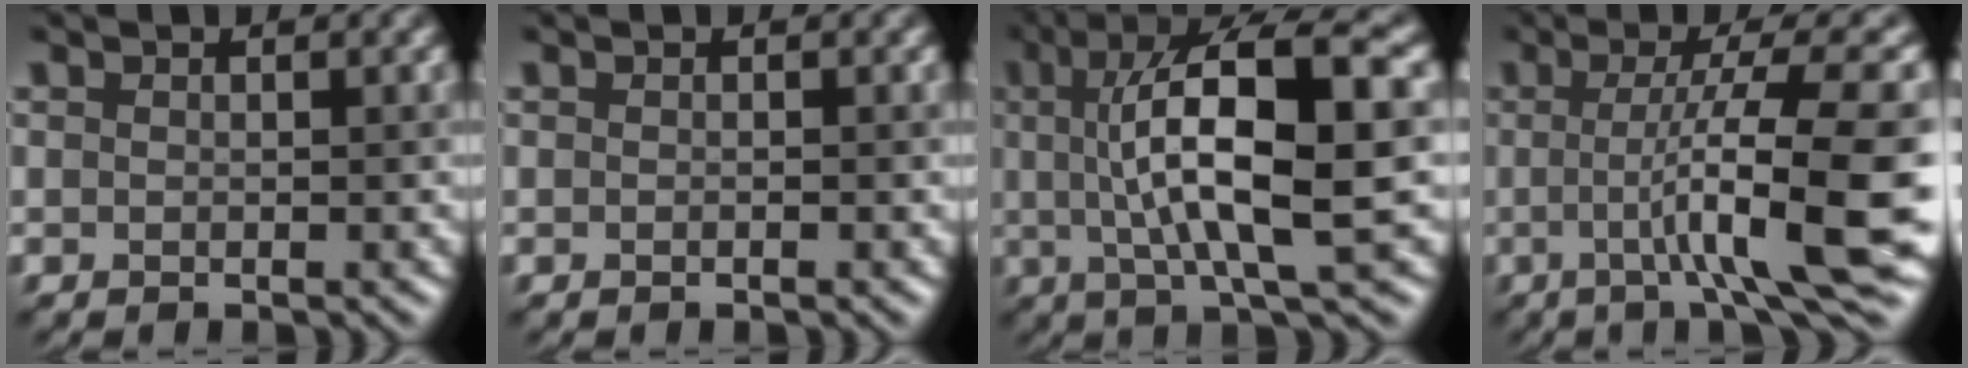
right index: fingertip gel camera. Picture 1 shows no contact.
{"total": 0.0}
{"total": 11.8, "force": [1.4, 3.1, 11.3], "torque": [-0.165, 0.015, 0.024]}
{"total": 10.6, "force": [-1.1, 1.7, 10.5], "torque": [-0.139, -0.002, -0.015]}